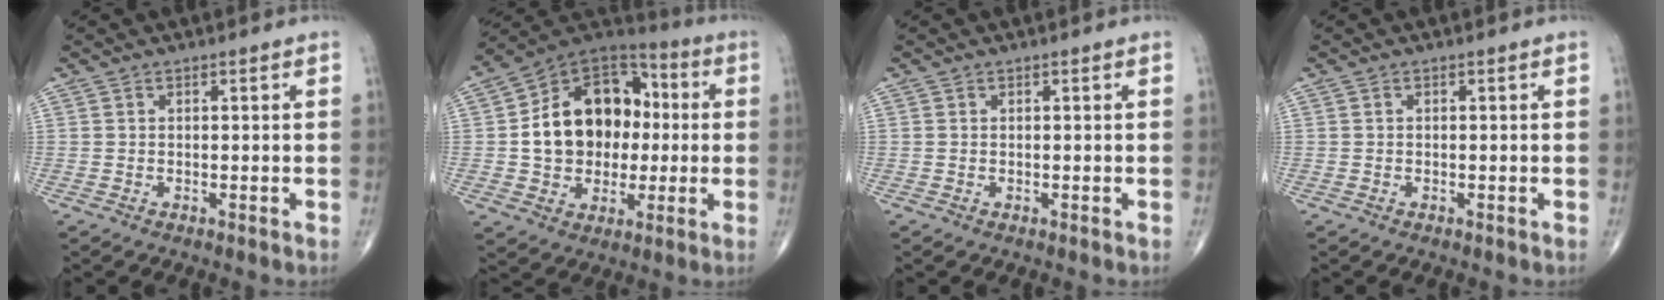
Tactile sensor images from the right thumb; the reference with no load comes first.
{"total": 19.4, "force": [0.6, 14.7, 12.7], "torque": [-0.163, 0.033, 0.010]}
{"total": 0.0}
{"total": 0.0}